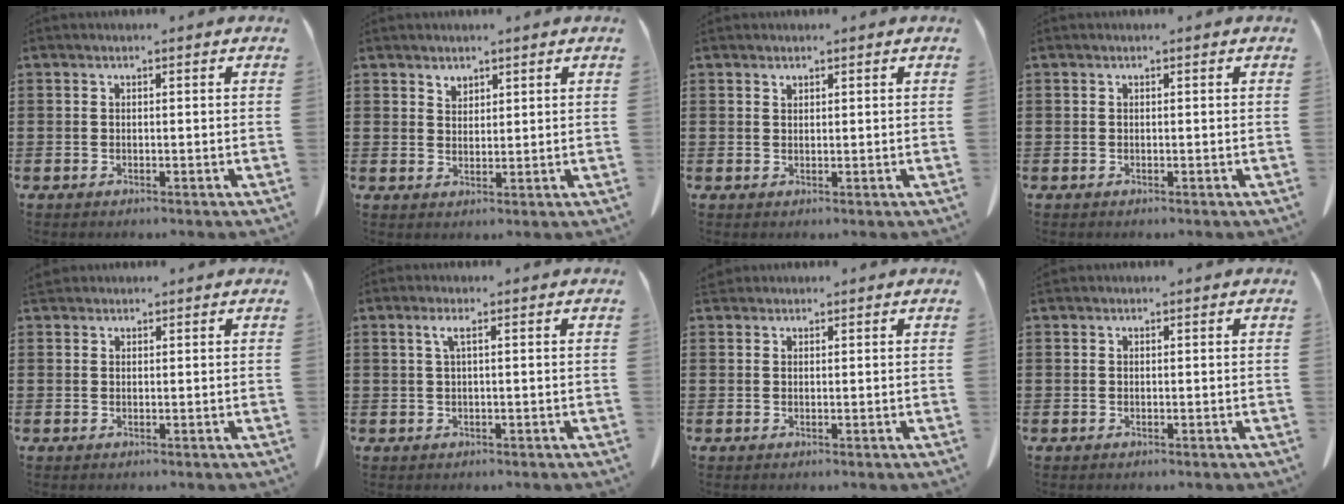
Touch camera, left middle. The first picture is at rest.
{"total": 1.9, "force": [1.8, 0.8, 0.1], "torque": [-0.005, 0.001, 0.035]}
{"total": 0.8, "force": [0.7, 0.3, 0.2], "torque": [-0.006, -0.001, 0.015]}
{"total": 0.0}
{"total": 1.5, "force": [1.3, 0.6, 0.3], "torque": [-0.010, 0.003, 0.026]}
{"total": 1.7, "force": [0.4, 0.0, 1.7], "torque": [-0.034, -0.001, 0.008]}
{"total": 1.2, "force": [1.1, 0.5, 0.2], "torque": [-0.009, 0.002, 0.022]}
{"total": 0.0}